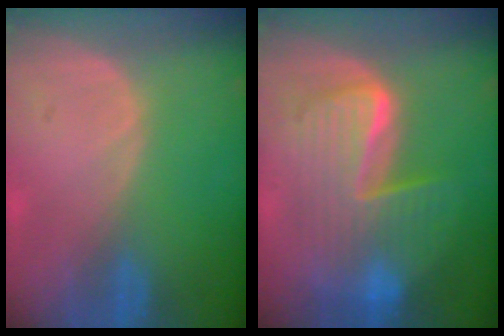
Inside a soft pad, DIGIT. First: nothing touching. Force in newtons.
{"total": 9.9, "press": 9.9, "slide": 1.0}